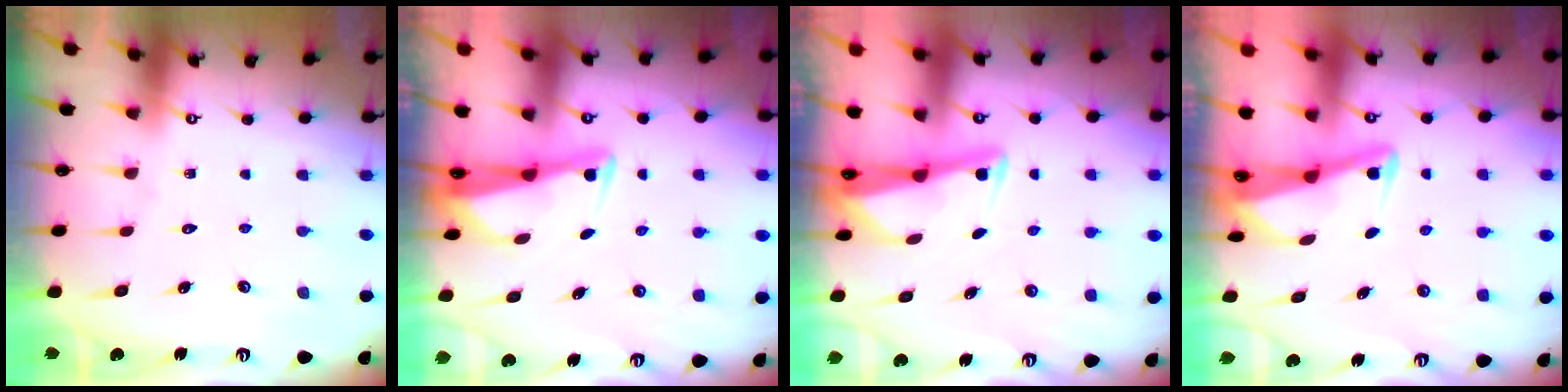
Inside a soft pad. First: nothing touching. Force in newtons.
{"total": 2.8, "press": 2.7, "slide": 0.6}
{"total": 2.5, "press": 2.5, "slide": 0.3}
{"total": 2.9, "press": 2.8, "slide": 0.4}